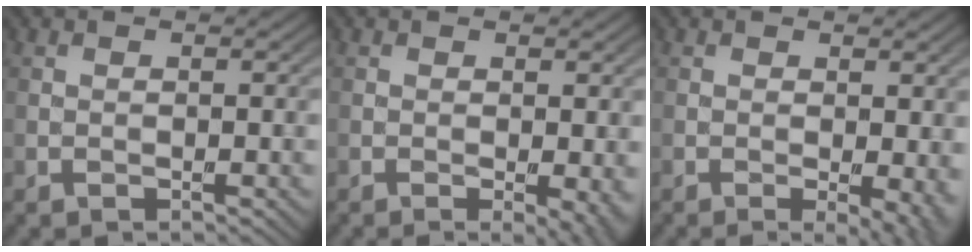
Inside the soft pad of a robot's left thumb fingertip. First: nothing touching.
{"total": 3.0, "force": [-0.7, 0.6, 2.9], "torque": [-0.040, -0.008, -0.009]}
{"total": 4.3, "force": [-0.7, 1.1, 4.1], "torque": [-0.053, -0.008, -0.008]}